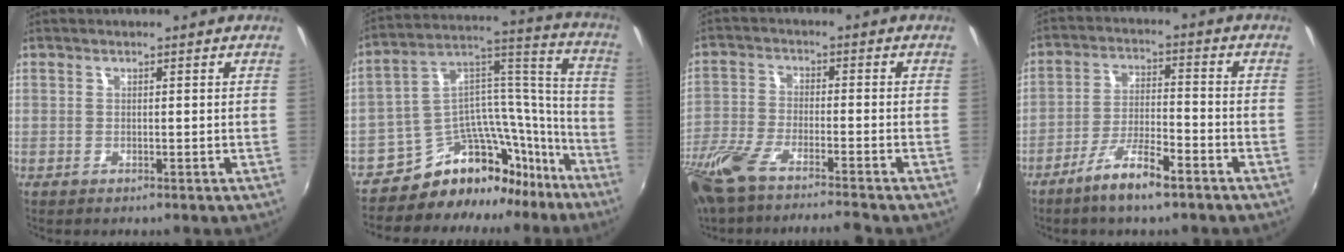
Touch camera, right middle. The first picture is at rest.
{"total": 18.2, "force": [-15.3, 8.5, 4.9], "torque": [-0.071, 0.090, -0.232]}
{"total": 13.5, "force": [-11.2, 1.3, 7.3], "torque": [-0.175, -0.039, -0.212]}
{"total": 8.2, "force": [-5.8, 1.4, 5.6], "torque": [-0.119, -0.001, -0.101]}